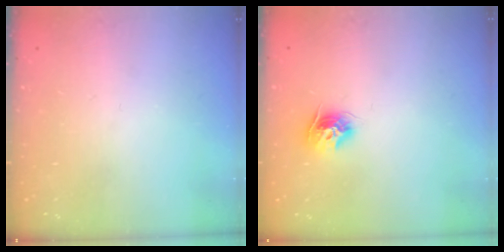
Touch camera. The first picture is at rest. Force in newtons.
{"total": 9.6, "press": 9.6, "slide": 0.7}